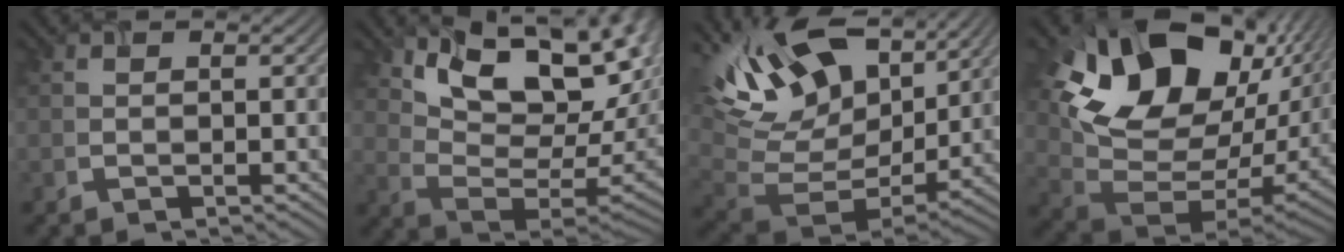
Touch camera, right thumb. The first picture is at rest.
{"total": 14.9, "force": [8.3, 7.0, 10.3], "torque": [-0.181, -0.006, 0.154]}
{"total": 14.5, "force": [8.1, 7.8, 9.2], "torque": [-0.208, 0.017, 0.152]}
{"total": 18.6, "force": [7.3, 12.6, 11.7], "torque": [-0.214, -0.016, 0.163]}